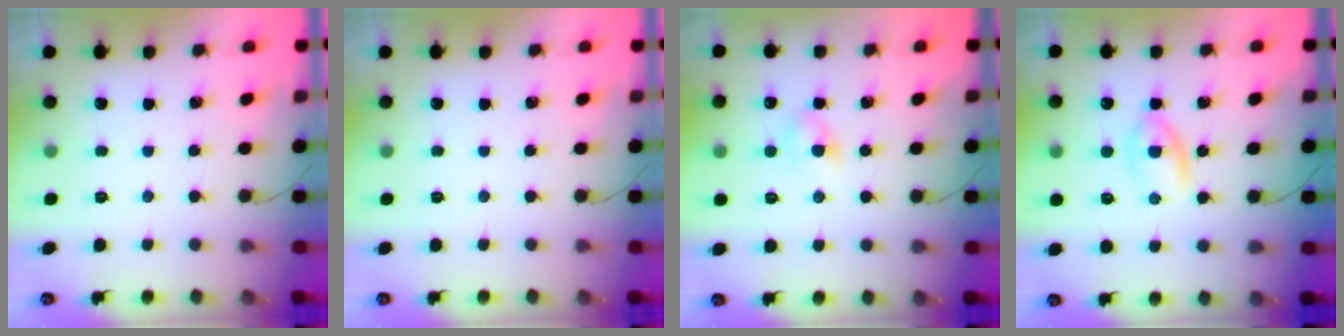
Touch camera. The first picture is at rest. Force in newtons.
{"total": 0.0}
{"total": 2.9, "press": 2.7, "slide": 1.1}
{"total": 2.7, "press": 2.5, "slide": 1.1}